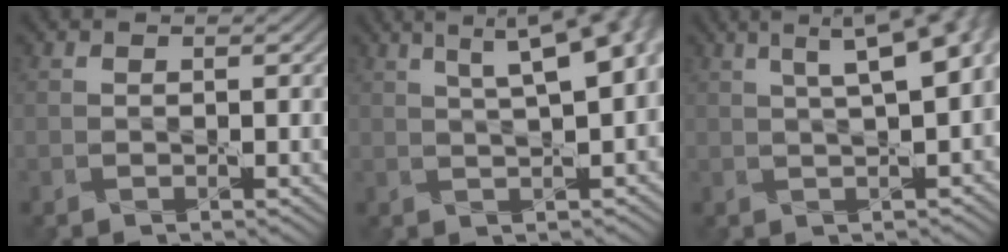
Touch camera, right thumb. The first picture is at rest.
{"total": 10.9, "force": [4.0, 3.6, 9.5], "torque": [-0.111, 0.045, 0.041]}
{"total": 9.7, "force": [3.0, 3.2, 8.7], "torque": [-0.091, 0.039, 0.025]}